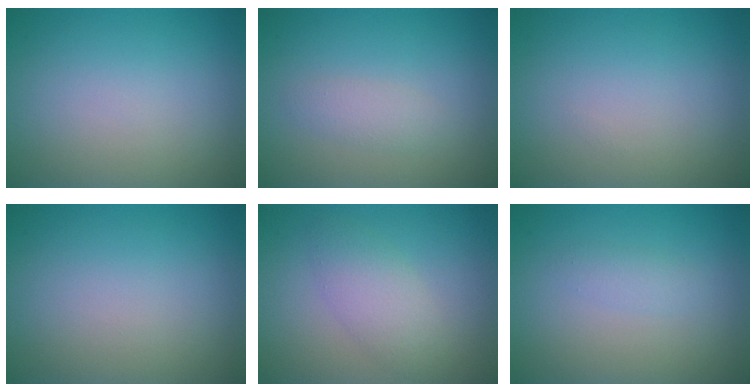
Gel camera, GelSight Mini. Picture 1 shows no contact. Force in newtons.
{"total": 1.4, "press": 1.4, "slide": 0.1}
{"total": 0.0}
{"total": 0.0}
{"total": 3.1, "press": 3.1, "slide": 0.0}
{"total": 1.0, "press": 1.0, "slide": 0.1}